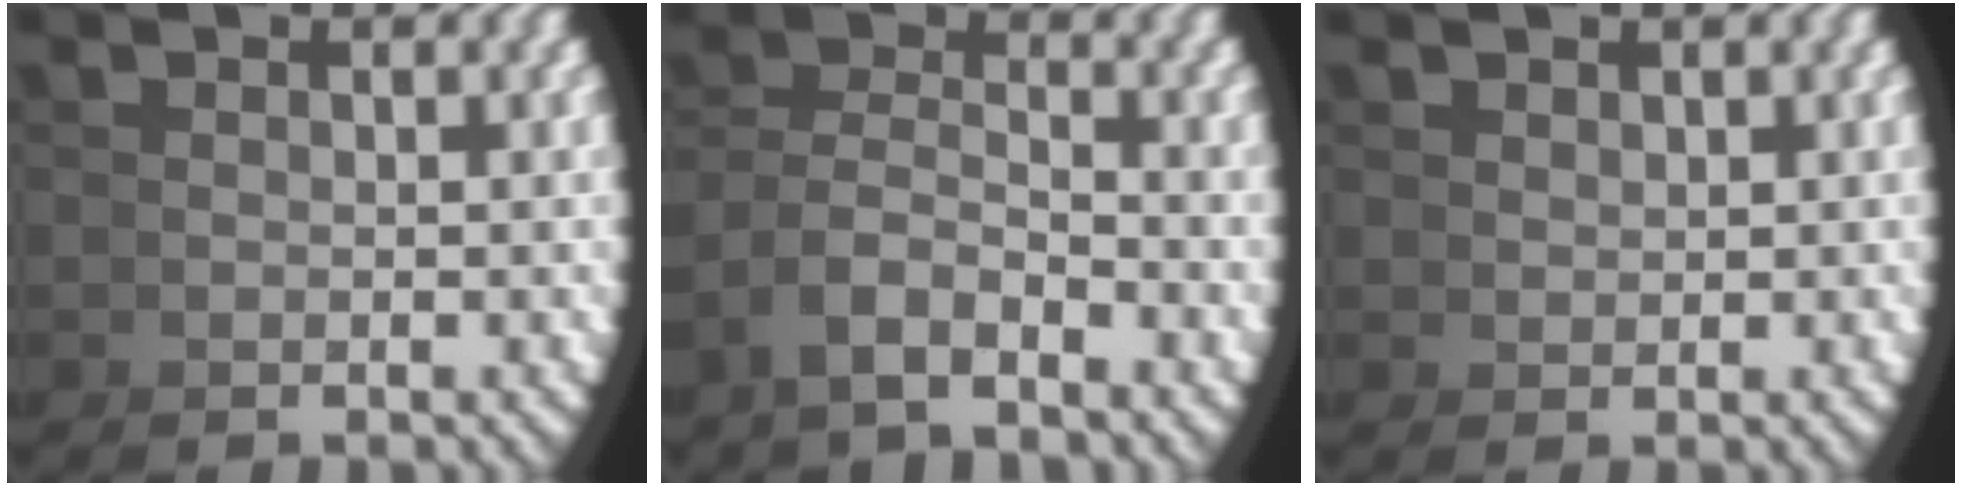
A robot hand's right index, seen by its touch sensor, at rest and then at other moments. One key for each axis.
{"total": 5.2, "fx": -1.7, "fy": 4.0, "fz": 2.9, "tx": -0.075, "ty": -0.014, "tz": -0.030}
{"total": 1.7, "fx": 1.7, "fy": 0.0, "fz": -0.1, "tx": 0.011, "ty": 0.002, "tz": 0.044}